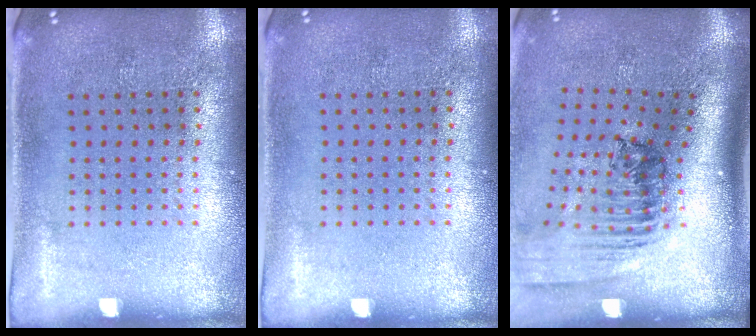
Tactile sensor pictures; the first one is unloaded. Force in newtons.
{"total": 0.0}
{"total": 2.5, "press": 1.8, "slide": 1.7}